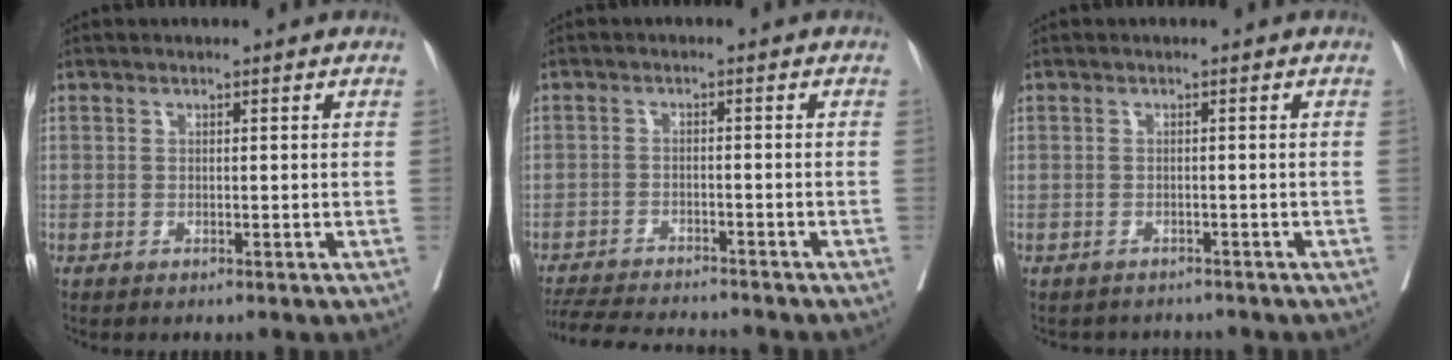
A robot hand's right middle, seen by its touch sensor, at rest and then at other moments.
{"total": 10.3, "force": [-9.8, 0.8, 3.2], "torque": [-0.050, -0.007, -0.150]}
{"total": 3.0, "force": [-2.7, 1.3, -0.3], "torque": [0.005, 0.000, -0.041]}